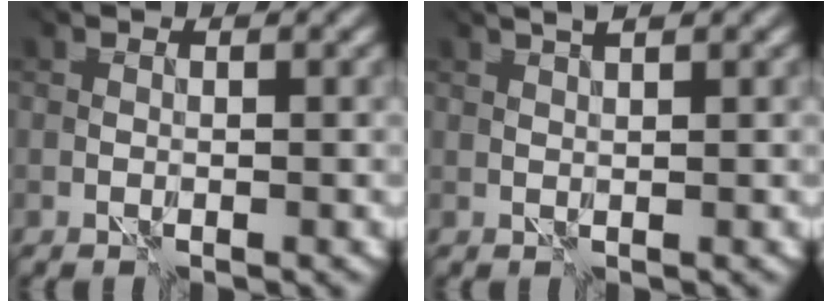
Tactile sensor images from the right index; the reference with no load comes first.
{"total": 2.0, "force": [1.7, 0.0, 1.0], "torque": [-0.003, 0.018, 0.024]}